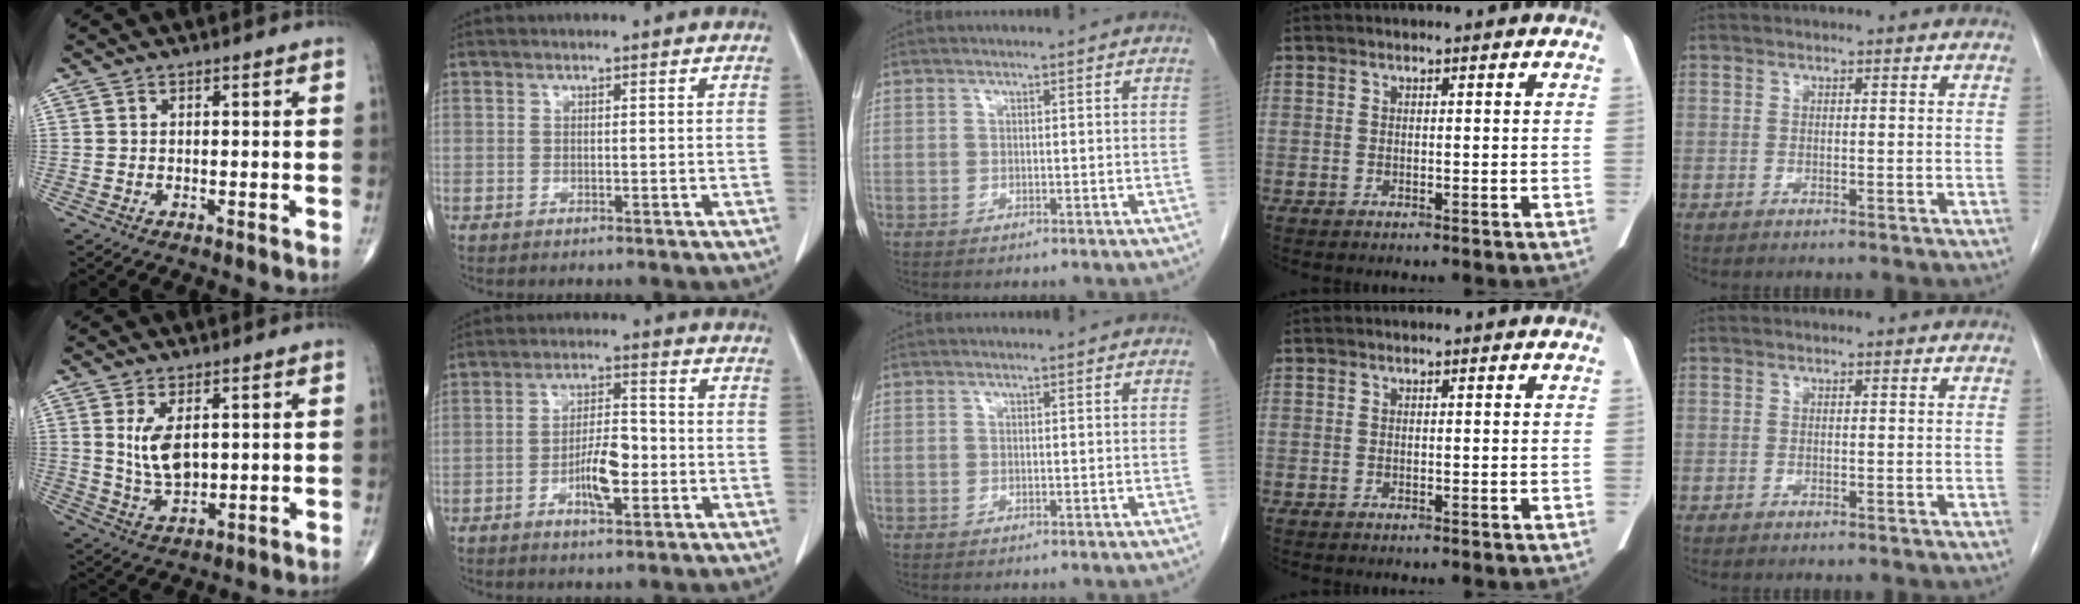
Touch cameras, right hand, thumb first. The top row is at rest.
{"thumb": {"total": 7.0, "force": [1.7, 3.6, 5.8], "torque": [-0.102, -0.016, 0.044]}, "index": {"total": 6.8, "force": [-2.0, 2.1, 6.1], "torque": [-0.115, 0.007, -0.036]}}